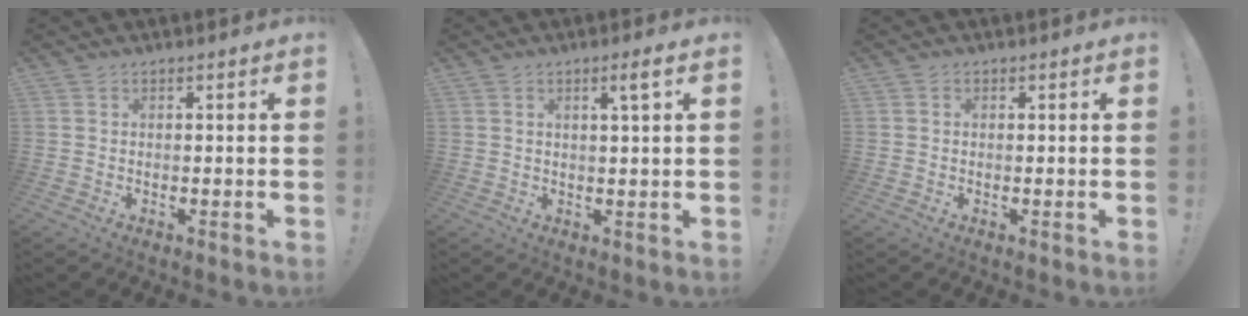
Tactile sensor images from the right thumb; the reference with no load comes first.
{"total": 3.6, "force": [1.6, 0.0, 3.2], "torque": [-0.040, -0.009, 0.019]}
{"total": 0.6, "force": [-0.1, 0.5, 0.1], "torque": [-0.001, 0.003, -0.002]}